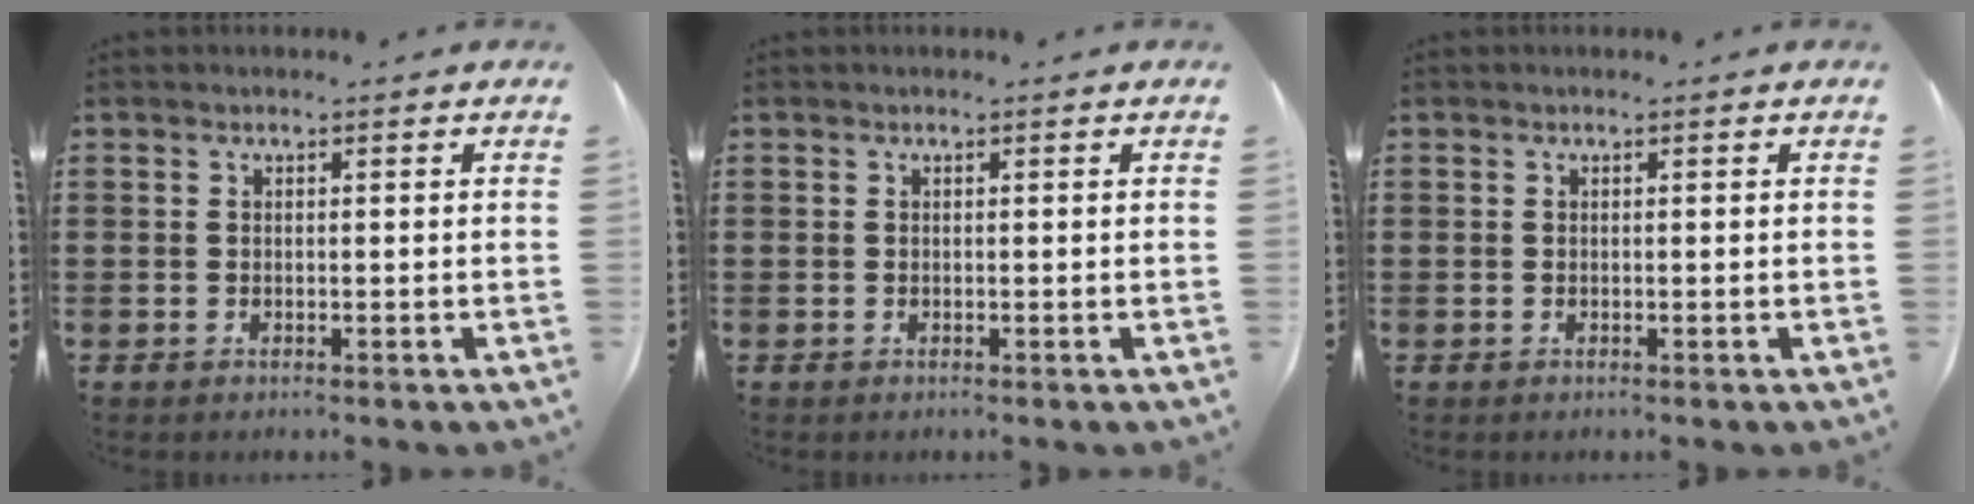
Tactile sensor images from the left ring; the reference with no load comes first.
{"total": 0.0}
{"total": 0.0}